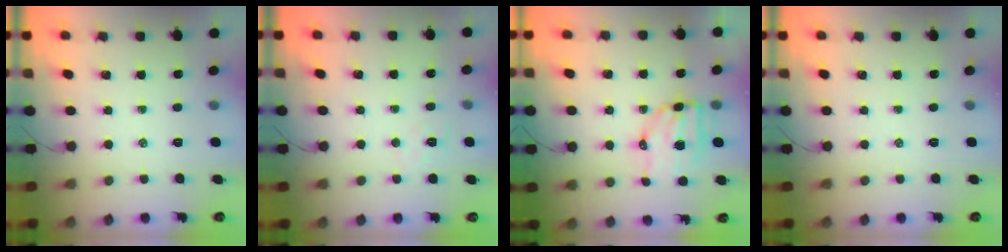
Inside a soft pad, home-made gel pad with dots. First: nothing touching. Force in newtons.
{"total": 5.0, "press": 4.8, "slide": 1.3}
{"total": 7.7, "press": 7.6, "slide": 1.1}
{"total": 0.0}